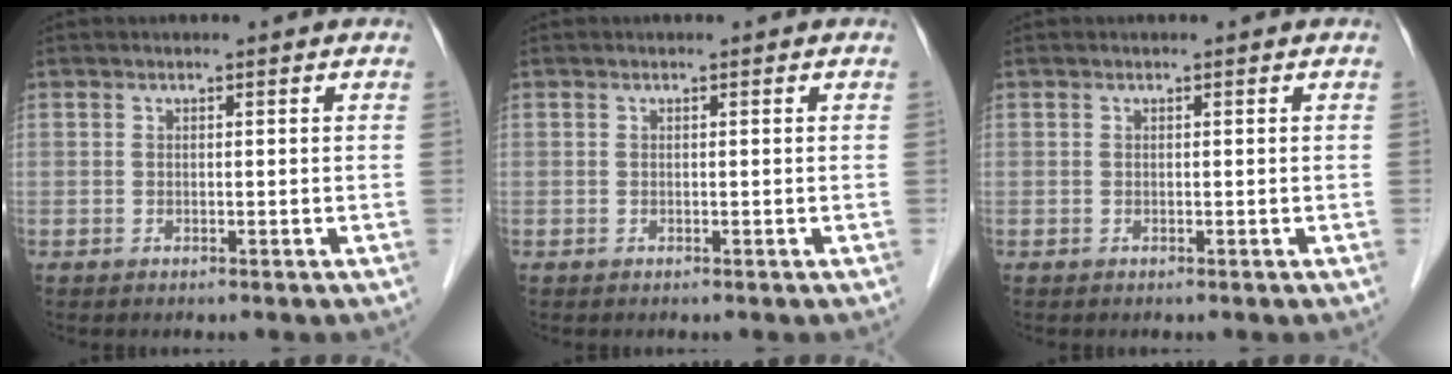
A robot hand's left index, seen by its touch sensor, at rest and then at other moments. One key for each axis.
{"total": 0.0}
{"total": 0.0}